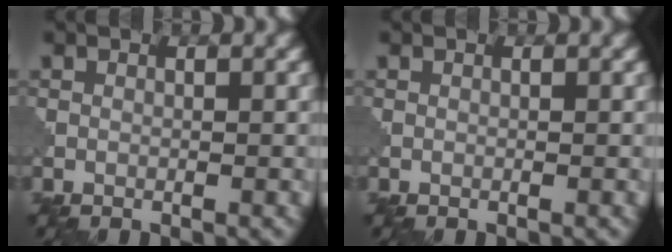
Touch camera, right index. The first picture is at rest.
{"total": 0.0}